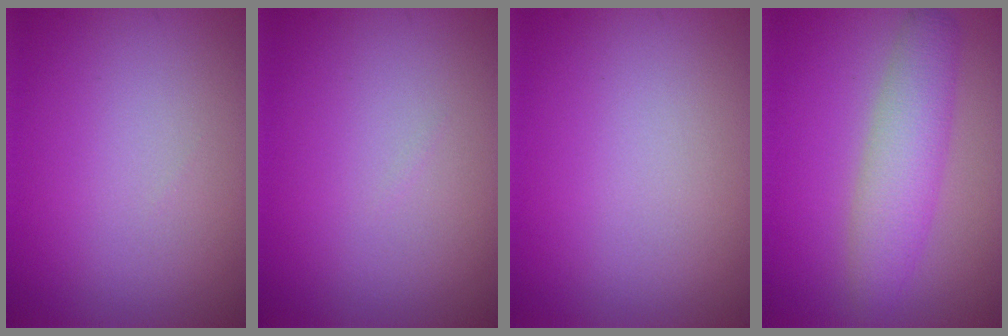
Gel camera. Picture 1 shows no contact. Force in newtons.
{"total": 0.0}
{"total": 0.0}
{"total": 4.1, "press": 4.1, "slide": 0.2}